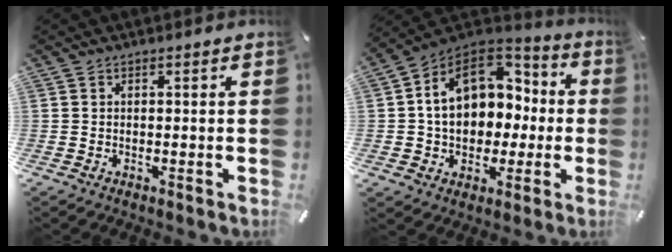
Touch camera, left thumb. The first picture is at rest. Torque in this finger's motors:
{"motor_torque": [0.16, 2.23, 2.30, 0.25, 0.22]}